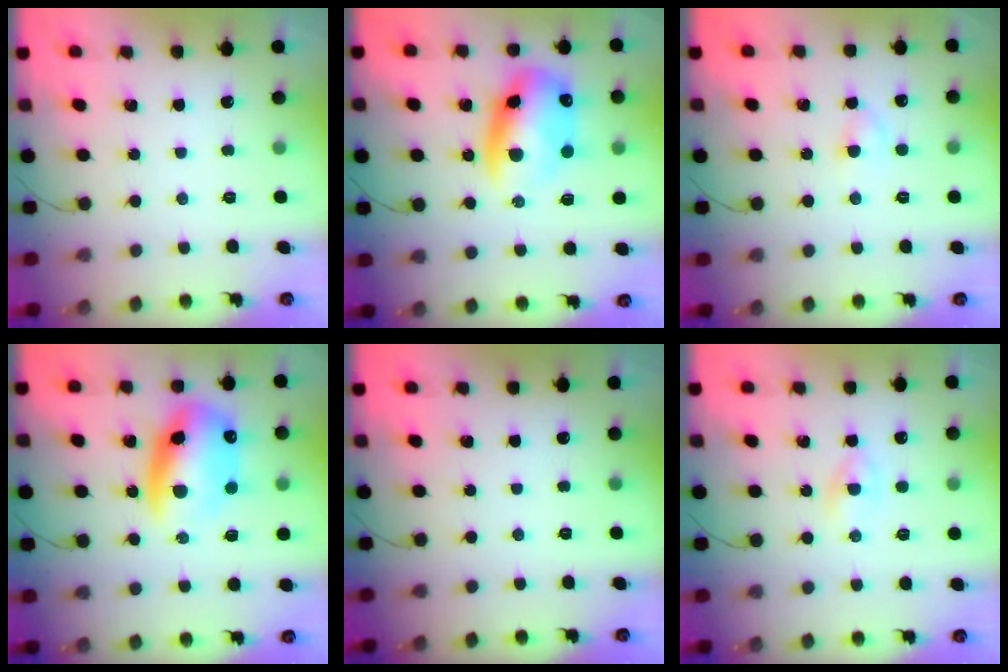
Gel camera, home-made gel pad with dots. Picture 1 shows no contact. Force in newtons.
{"total": 13.9, "press": 13.4, "slide": 3.5}
{"total": 2.9, "press": 2.6, "slide": 1.1}
{"total": 15.8, "press": 15.3, "slide": 3.9}
{"total": 0.0}
{"total": 2.7, "press": 2.4, "slide": 1.1}